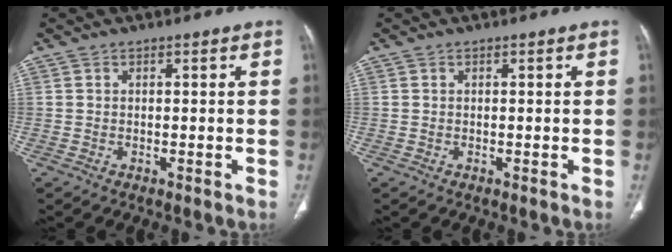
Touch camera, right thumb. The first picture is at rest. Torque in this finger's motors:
{"motor_torque": [0.00, 0.00, 0.00, 0.00, 0.00]}